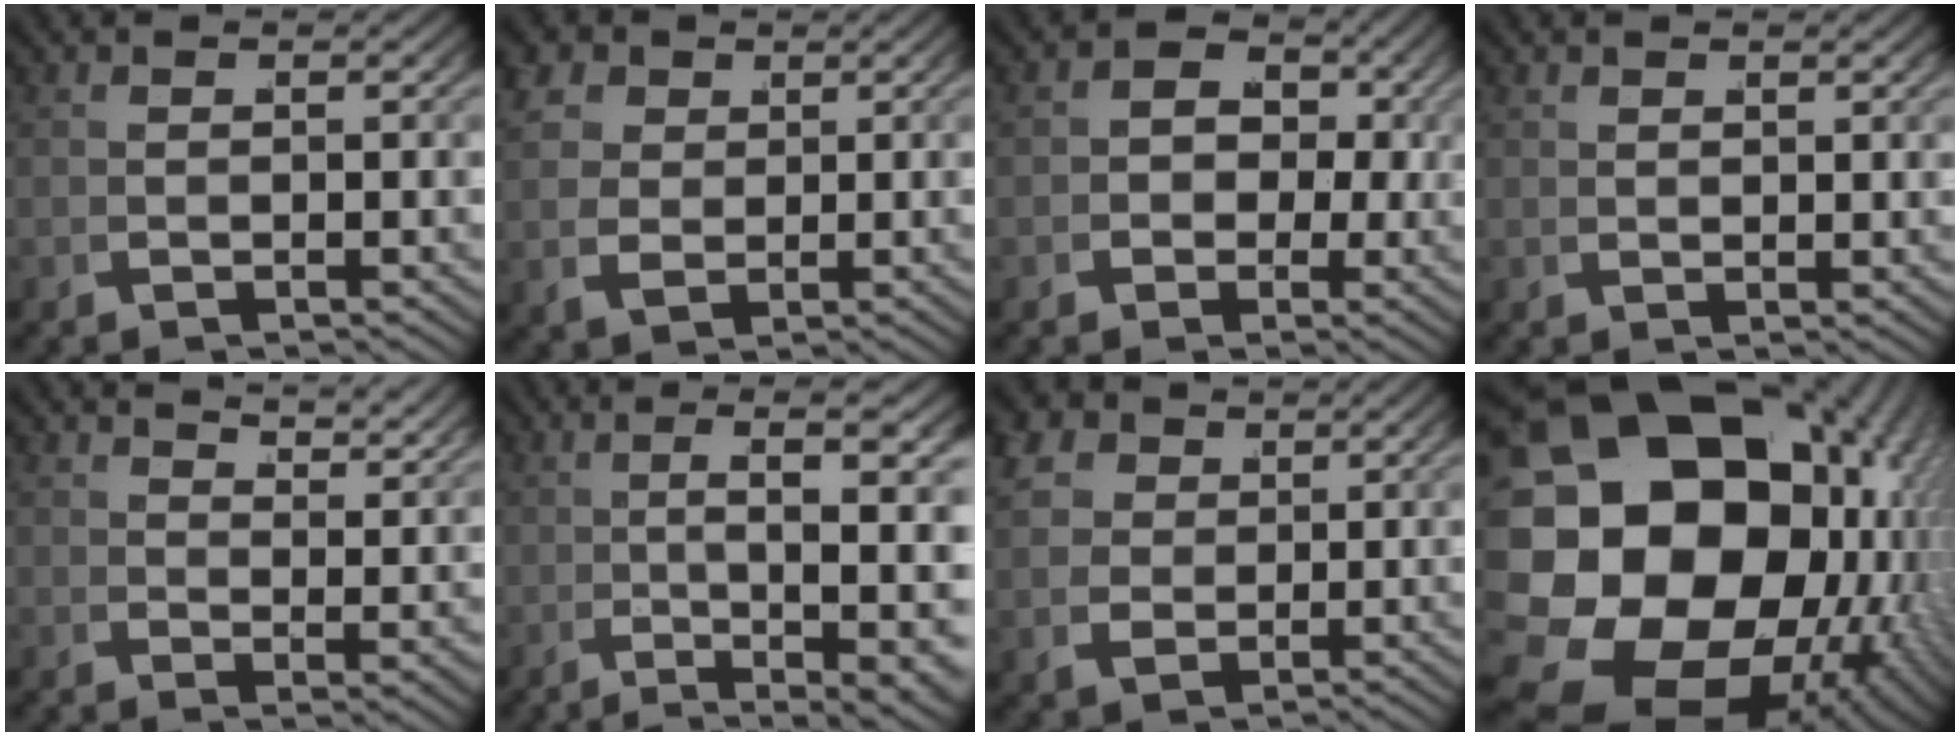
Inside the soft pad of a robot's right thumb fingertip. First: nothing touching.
{"total": 5.0, "force": [1.5, 4.1, 2.6], "torque": [-0.060, -0.012, 0.035]}
{"total": 7.5, "force": [1.3, 6.1, 4.0], "torque": [-0.068, -0.003, 0.015]}
{"total": 1.0, "force": [1.0, 0.2, 0.2], "torque": [0.005, 0.001, 0.024]}
{"total": 4.2, "force": [3.9, 0.5, 1.5], "torque": [-0.005, 0.006, 0.065]}
{"total": 10.1, "force": [-1.4, 3.1, 9.5], "torque": [-0.155, -0.016, -0.006]}
{"total": 6.5, "force": [1.7, 5.4, 3.3], "torque": [-0.080, -0.014, 0.038]}
{"total": 31.5, "force": [-1.9, 22.7, 21.7], "torque": [-0.406, -0.083, -0.008]}